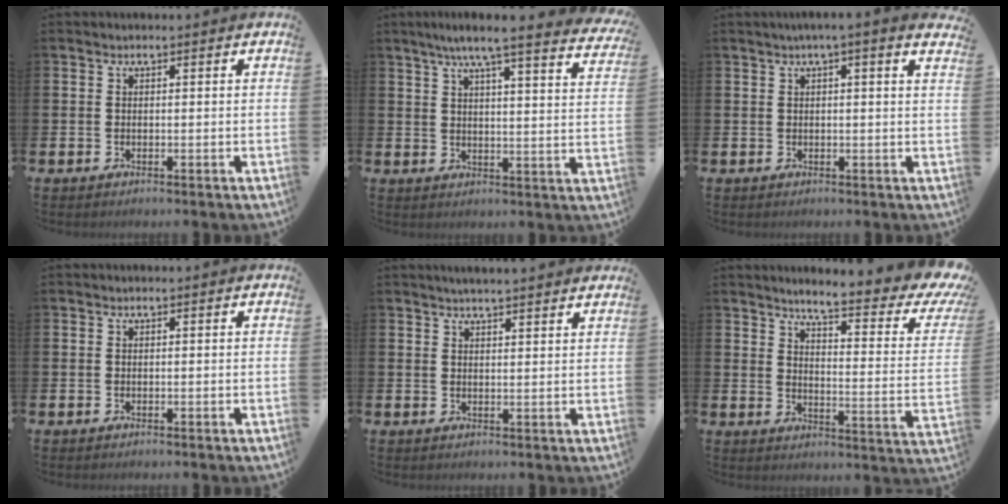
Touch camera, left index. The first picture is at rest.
{"total": 6.6, "force": [5.8, 0.0, 3.1], "torque": [-0.069, -0.034, 0.094]}
{"total": 1.8, "force": [1.3, -0.2, 1.2], "torque": [-0.021, -0.001, 0.023]}
{"total": 0.0}
{"total": 3.1, "force": [3.0, -0.2, 0.4], "torque": [-0.013, -0.012, 0.055]}
{"total": 5.7, "force": [4.5, 0.7, 3.4], "torque": [-0.066, -0.045, 0.064]}